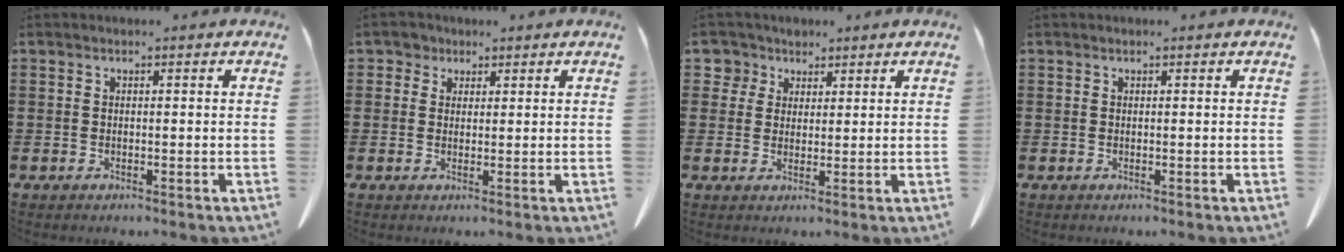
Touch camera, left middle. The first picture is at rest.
{"total": 2.1, "force": [1.3, 1.6, 0.3], "torque": [-0.014, 0.010, 0.023]}
{"total": 4.1, "force": [2.5, 3.2, 0.5], "torque": [-0.023, 0.009, 0.043]}
{"total": 0.0}